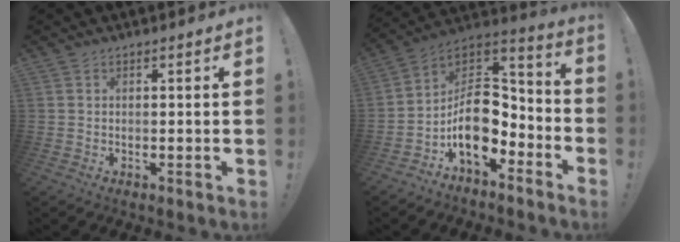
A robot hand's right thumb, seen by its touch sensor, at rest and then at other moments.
{"total": 15.9, "force": [-3.8, 11.0, 10.8], "torque": [-0.166, 0.018, -0.052]}